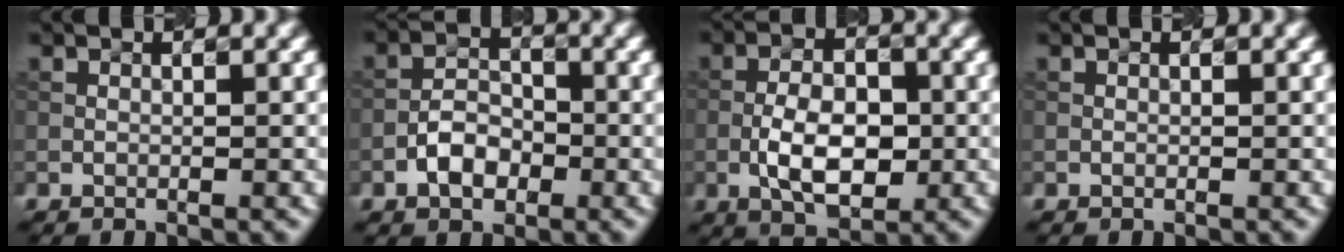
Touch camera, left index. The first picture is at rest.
{"total": 3.2, "force": [-1.5, 2.1, 2.0], "torque": [-0.031, 0.009, -0.029]}
{"total": 5.4, "force": [-1.4, 2.8, 4.4], "torque": [-0.077, 0.004, -0.026]}
{"total": 0.0}